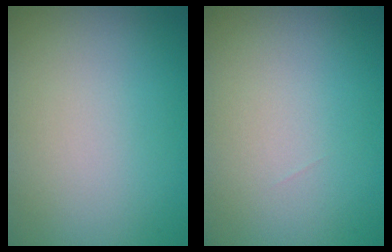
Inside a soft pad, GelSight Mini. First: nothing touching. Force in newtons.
{"total": 0.0}